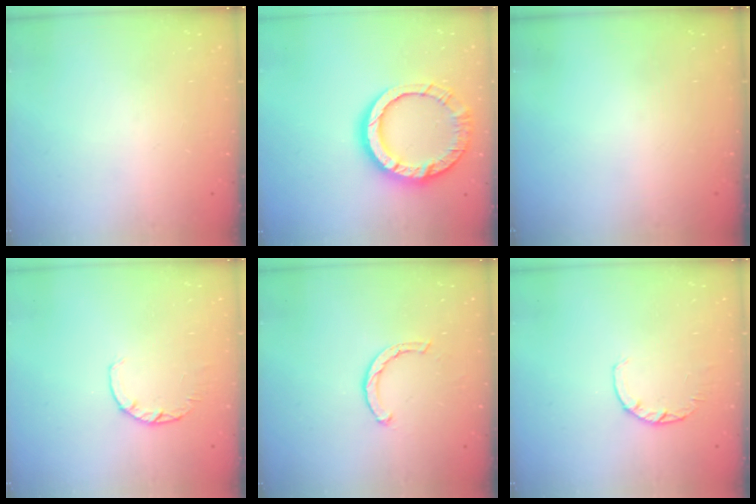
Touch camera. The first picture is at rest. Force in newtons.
{"total": 16.2, "press": 16.2, "slide": 1.4}
{"total": 0.0}
{"total": 2.8, "press": 2.7, "slide": 0.5}
{"total": 2.1, "press": 2.1, "slide": 0.1}
{"total": 2.8, "press": 2.7, "slide": 0.5}